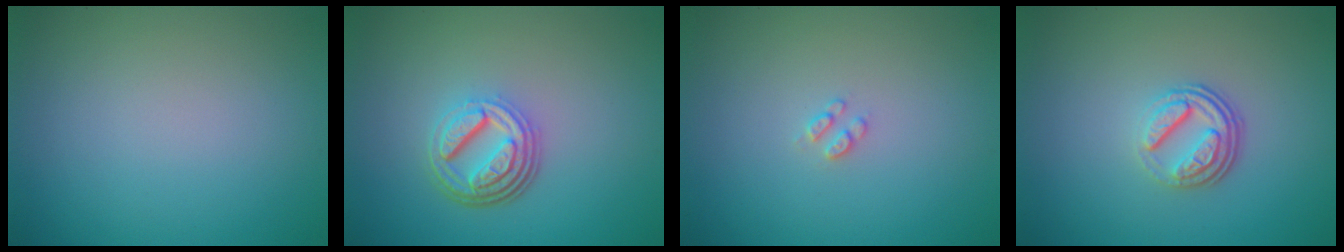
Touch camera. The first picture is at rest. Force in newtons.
{"total": 4.9, "press": 3.5, "slide": 3.4}
{"total": 1.0, "press": 0.9, "slide": 0.2}
{"total": 3.7, "press": 2.6, "slide": 2.6}